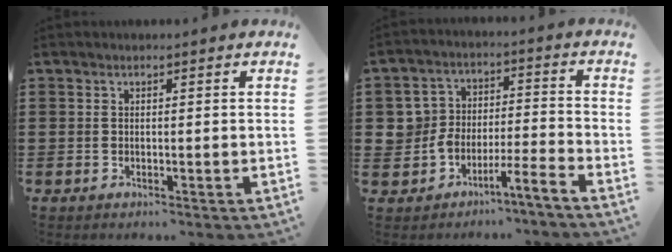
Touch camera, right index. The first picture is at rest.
{"total": 4.8, "force": [-4.6, 1.4, 0.5], "torque": [-0.018, 0.006, -0.097]}